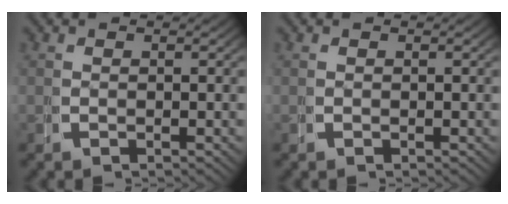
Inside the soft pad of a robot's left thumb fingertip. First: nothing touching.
{"total": 0.0}